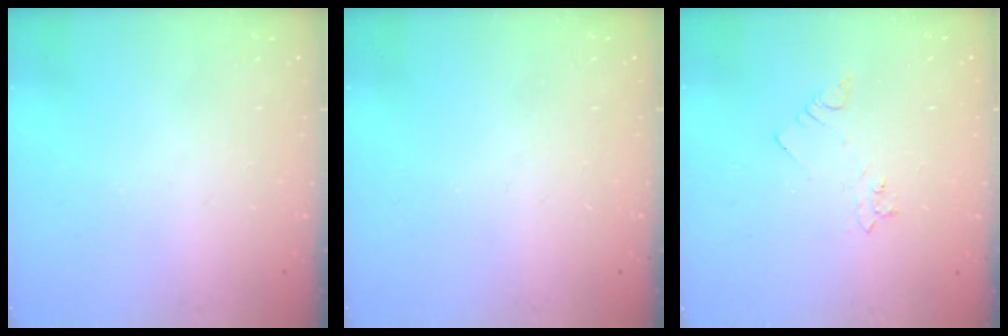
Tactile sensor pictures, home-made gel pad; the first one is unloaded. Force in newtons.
{"total": 0.0}
{"total": 3.3, "press": 3.2, "slide": 0.5}